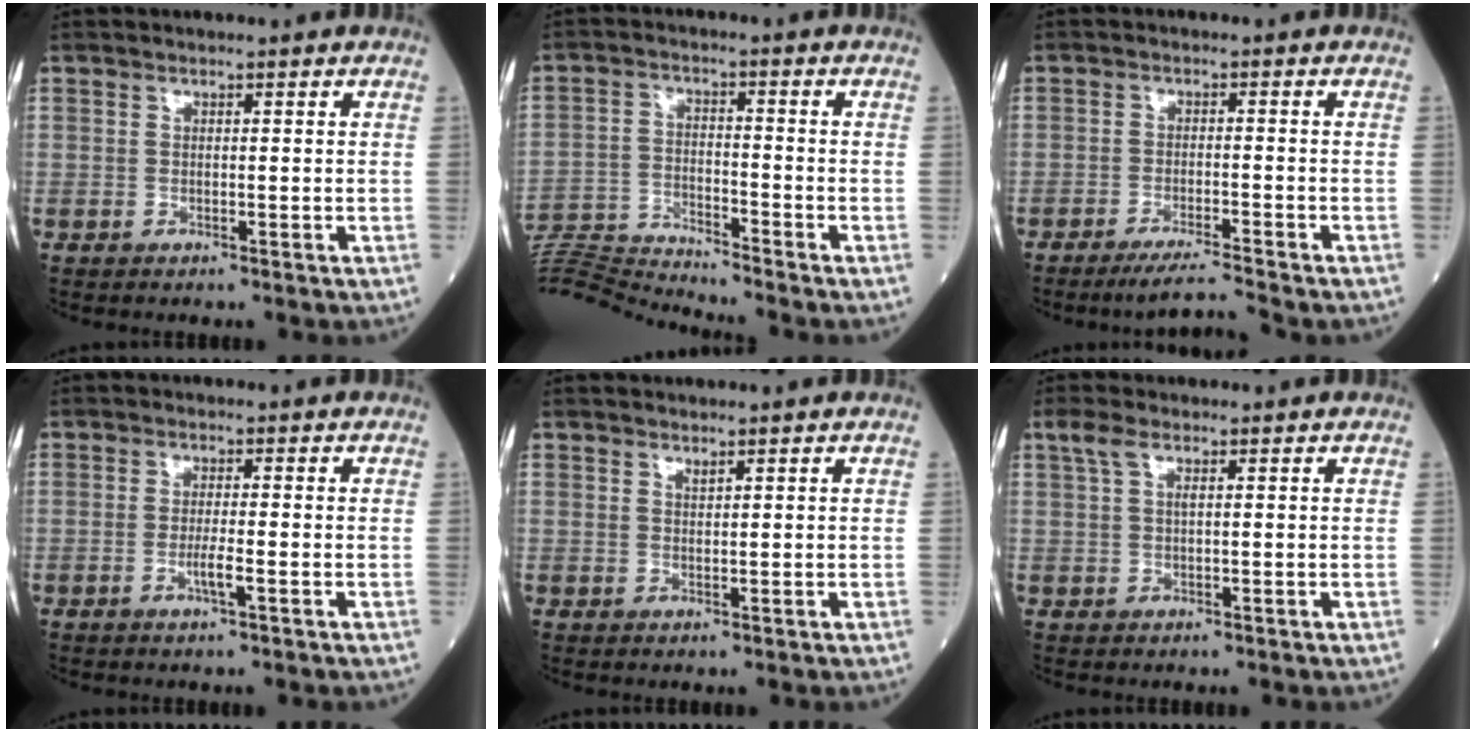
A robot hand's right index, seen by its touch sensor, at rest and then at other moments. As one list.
[{"total": 10.3, "force": [-10.1, -2.4, 0.4], "torque": [-0.012, 0.007, -0.191]}, {"total": 5.2, "force": [-4.6, -0.9, 2.3], "torque": [-0.037, -0.019, -0.079]}, {"total": 2.3, "force": [-0.9, -0.1, 2.1], "torque": [-0.042, -0.002, -0.017]}, {"total": 0.6, "force": [0.5, 0.0, 0.3], "torque": [-0.008, -0.004, 0.011]}, {"total": 2.8, "force": [1.3, 1.0, 2.2], "torque": [-0.056, 0.027, 0.031]}]